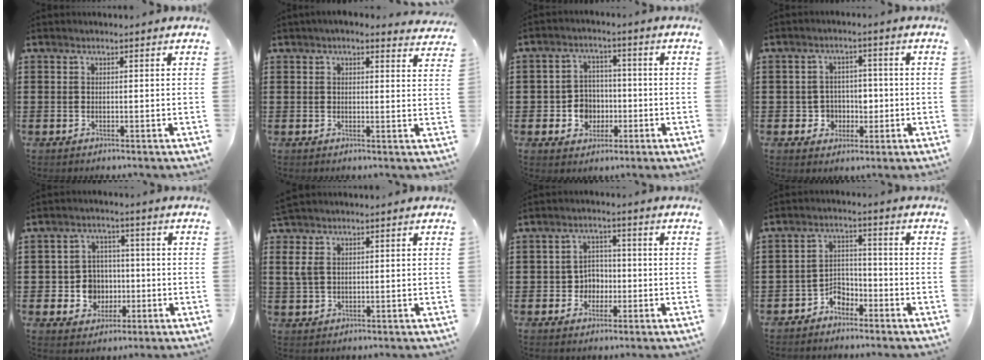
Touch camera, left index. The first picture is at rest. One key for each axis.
{"total": 2.6, "fx": 2.3, "fy": 0.4, "fz": 1.1, "tx": -0.027, "ty": -0.001, "tz": 0.043}
{"total": 5.6, "fx": -1.3, "fy": 5.0, "fz": 2.1, "tx": -0.060, "ty": 0.013, "tz": -0.026}
{"total": 4.5, "fx": -0.5, "fy": 4.3, "fz": 1.1, "tx": -0.038, "ty": 0.011, "tz": -0.011}
{"total": 6.4, "fx": -0.9, "fy": 5.8, "fz": 2.4, "tx": -0.062, "ty": 0.013, "tz": -0.017}
{"total": 3.0, "fx": 1.4, "fy": 1.5, "fz": 2.2, "tx": -0.064, "ty": 0.000, "tz": 0.020}
{"total": 3.8, "fx": -1.0, "fy": 3.4, "fz": 1.3, "tx": -0.036, "ty": 0.007, "tz": -0.024}
{"total": 3.7, "fx": -3.2, "fy": 1.6, "fz": 0.7, "tx": -0.019, "ty": 0.011, "tz": -0.068}